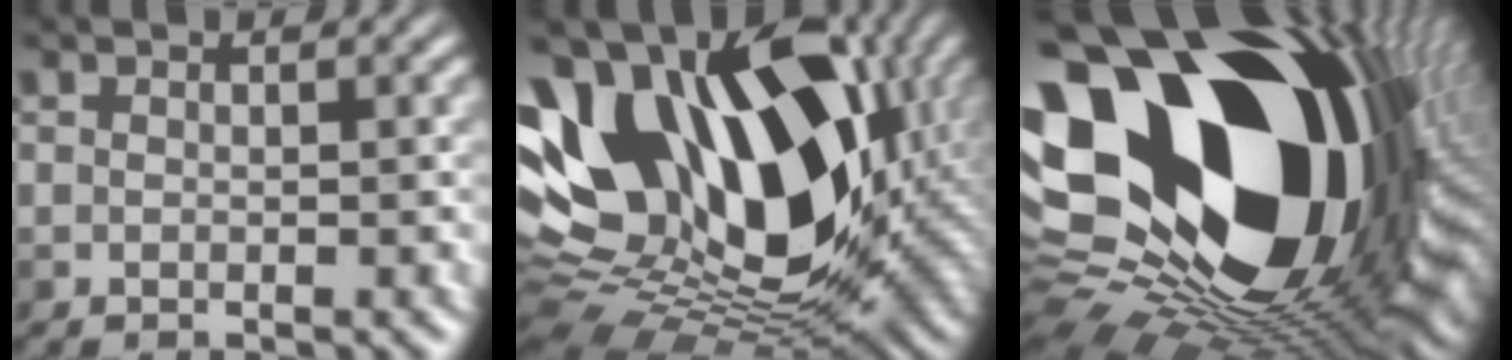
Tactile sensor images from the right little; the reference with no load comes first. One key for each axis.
{"total": 18.4, "fx": 2.9, "fy": 11.3, "fz": 14.2, "tx": -0.286, "ty": 0.023, "tz": 0.042}
{"total": 21.8, "fx": 2.3, "fy": 12.8, "fz": 17.5, "tx": -0.311, "ty": -0.047, "tz": 0.044}